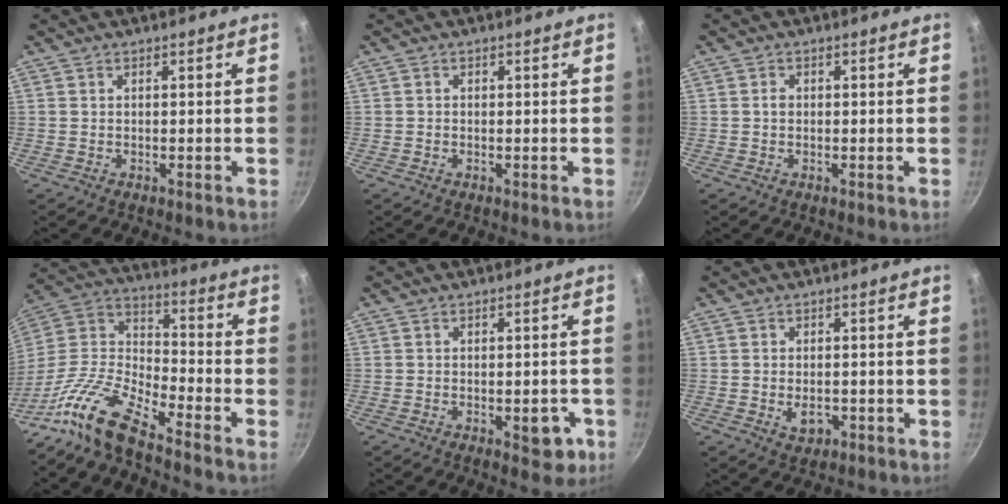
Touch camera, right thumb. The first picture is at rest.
{"total": 0.0}
{"total": 0.9, "force": [0.0, 0.7, 0.5], "torque": [-0.008, 0.005, -0.001]}
{"total": 14.4, "force": [-11.1, 4.2, 8.2], "torque": [-0.158, 0.084, -0.241]}
{"total": 5.2, "force": [-1.8, 2.7, 4.0], "torque": [-0.022, 0.013, -0.017]}
{"total": 3.3, "force": [-0.9, 2.2, 2.3], "torque": [-0.030, 0.002, -0.007]}